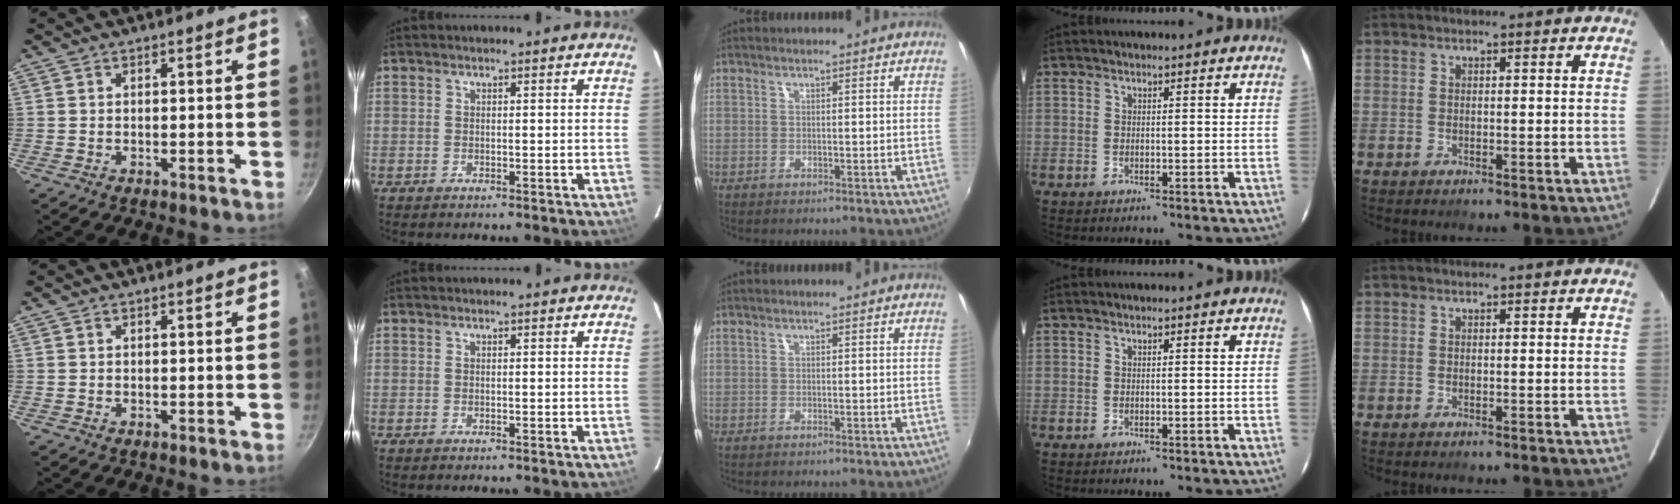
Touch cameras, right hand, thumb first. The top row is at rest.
{}